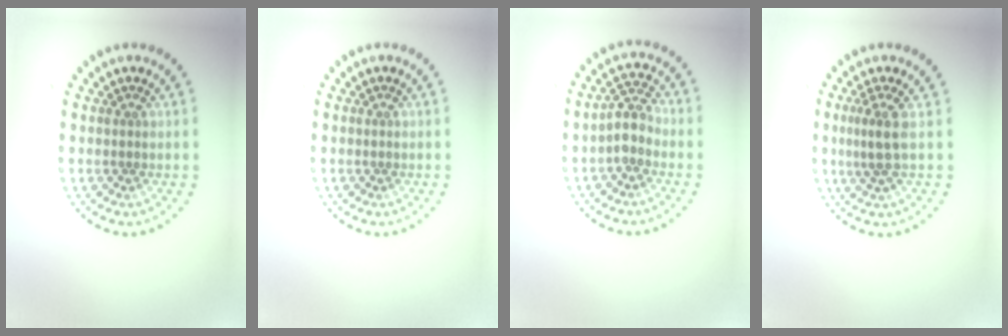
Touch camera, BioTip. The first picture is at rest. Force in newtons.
{"total": 0.0}
{"total": 2.4, "press": 2.0, "slide": 1.4}
{"total": 2.3, "press": 1.5, "slide": 1.7}